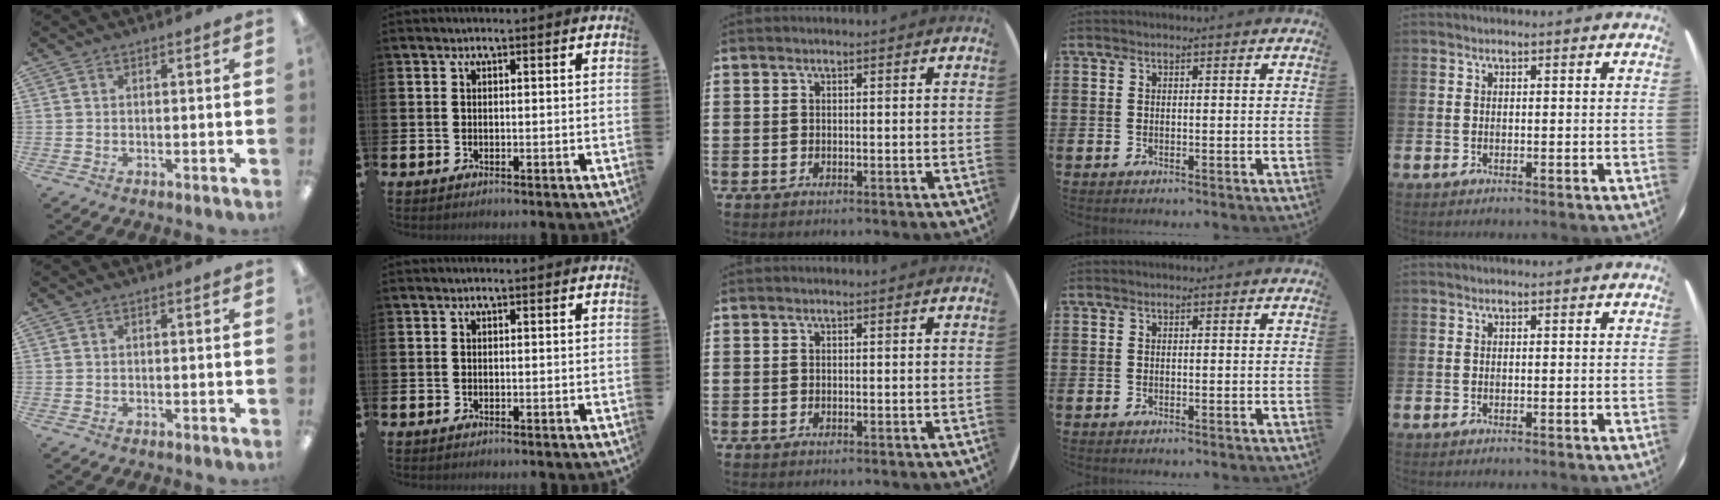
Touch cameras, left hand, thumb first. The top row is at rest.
{}